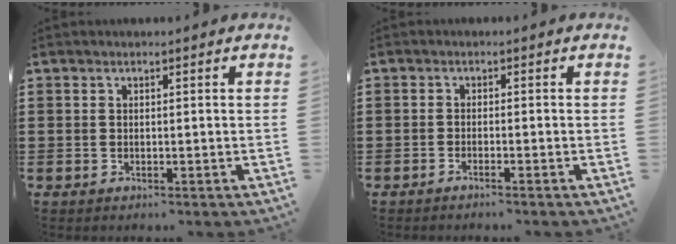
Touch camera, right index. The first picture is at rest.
{"total": 1.0, "force": [-0.9, -0.2, 0.5], "torque": [-0.009, -0.001, -0.017]}